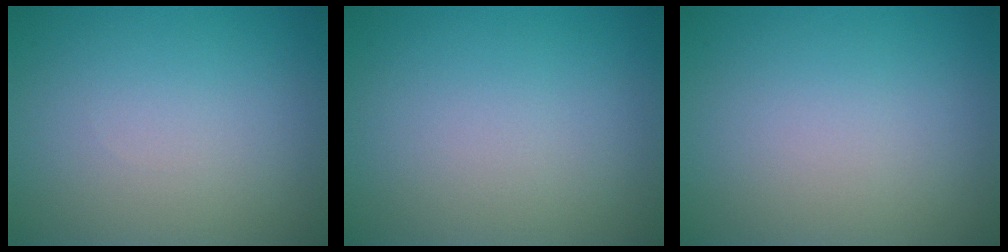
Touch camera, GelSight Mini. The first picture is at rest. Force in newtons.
{"total": 0.0}
{"total": 0.0}